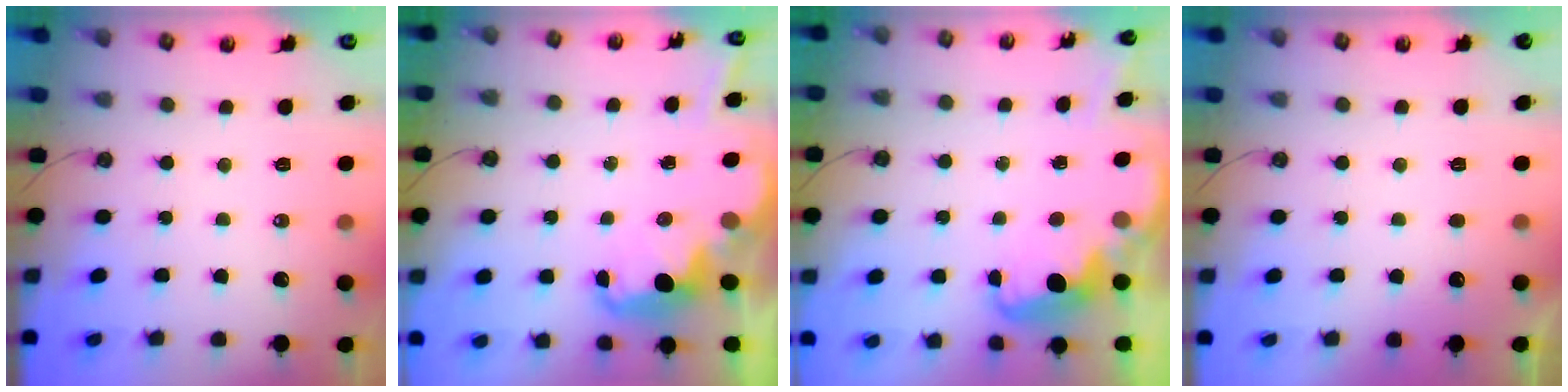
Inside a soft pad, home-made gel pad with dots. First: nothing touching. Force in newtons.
{"total": 2.6, "press": 2.6, "slide": 0.5}
{"total": 2.9, "press": 2.8, "slide": 0.8}
{"total": 0.0}